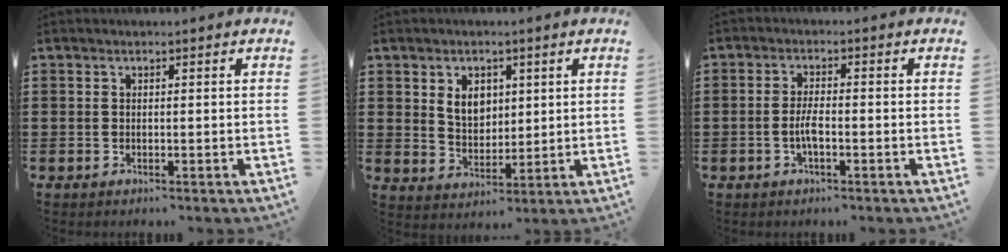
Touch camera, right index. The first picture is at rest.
{"total": 4.8, "force": [1.7, 3.5, 2.9], "torque": [-0.062, 0.009, 0.028]}
{"total": 3.0, "force": [-0.9, 0.8, 2.8], "torque": [-0.063, -0.002, -0.020]}